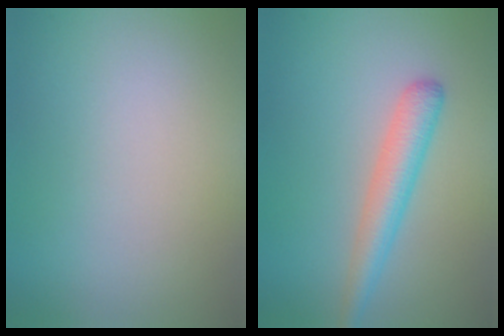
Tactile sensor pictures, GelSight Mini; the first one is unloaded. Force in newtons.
{"total": 3.4, "press": 3.4, "slide": 0.1}